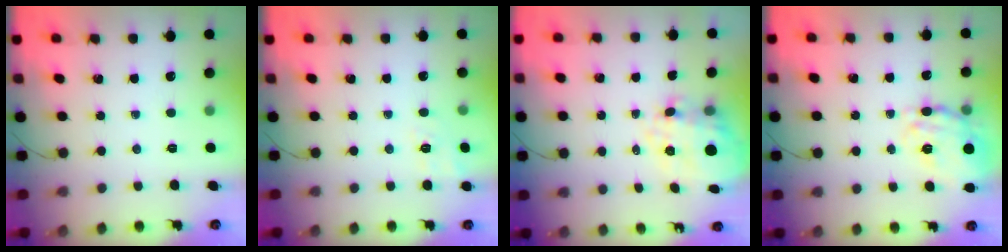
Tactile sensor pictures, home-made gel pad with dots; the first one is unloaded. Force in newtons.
{"total": 8.2, "press": 7.9, "slide": 2.1}
{"total": 11.9, "press": 11.6, "slide": 2.6}
{"total": 12.4, "press": 12.0, "slide": 3.0}